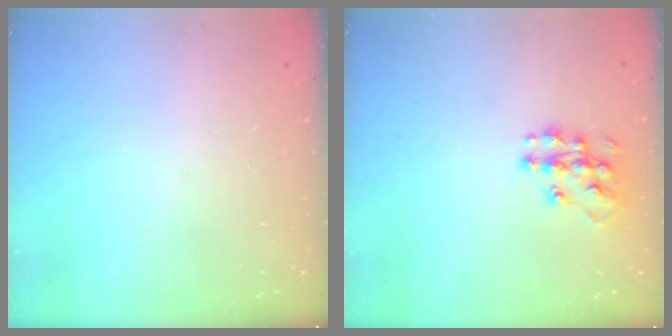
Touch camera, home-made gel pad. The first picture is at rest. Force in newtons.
{"total": 10.4, "press": 10.4, "slide": 0.4}